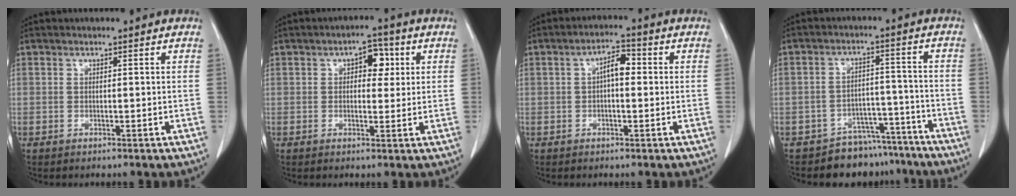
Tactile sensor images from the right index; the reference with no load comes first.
{"total": 4.5, "force": [1.4, 2.5, 3.5], "torque": [-0.046, 0.013, 0.017]}
{"total": 4.1, "force": [0.4, 1.6, 3.7], "torque": [-0.063, 0.017, 0.004]}
{"total": 8.0, "force": [-6.7, 4.4, -0.2], "torque": [0.029, 0.053, -0.097]}